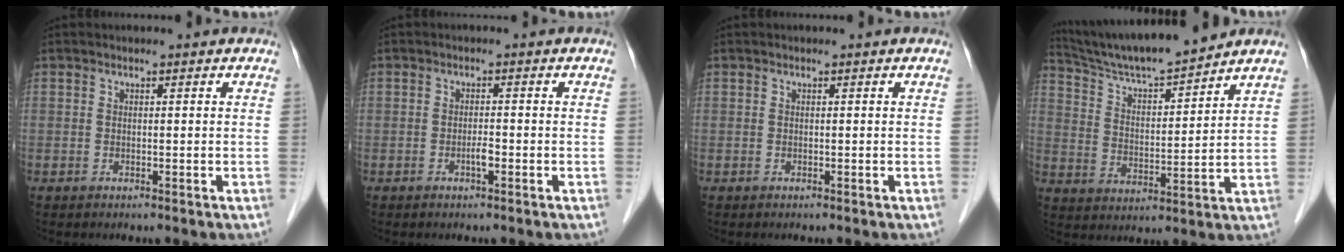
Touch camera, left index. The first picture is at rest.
{"total": 1.3, "force": [-0.6, 0.2, 1.2], "torque": [-0.023, 0.001, -0.012]}
{"total": 0.0}
{"total": 13.4, "force": [12.5, -0.1, 4.8], "torque": [-0.093, 0.008, 0.217]}